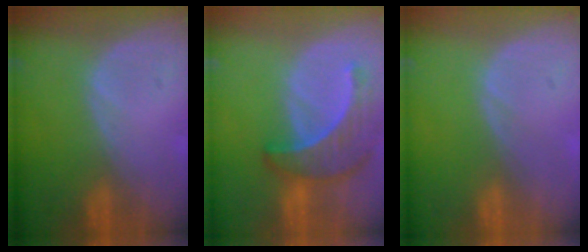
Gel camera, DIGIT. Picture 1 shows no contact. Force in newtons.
{"total": 7.6, "press": 7.3, "slide": 1.9}
{"total": 0.0}